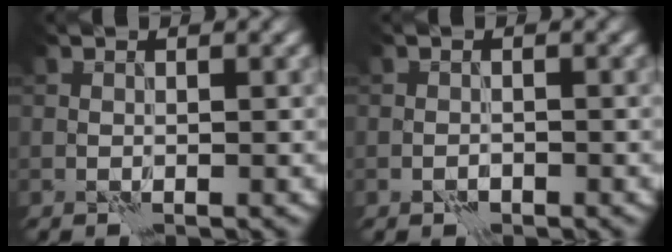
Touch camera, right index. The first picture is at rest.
{"total": 0.8, "force": [-0.6, 0.5, 0.3], "torque": [-0.005, 0.001, -0.011]}